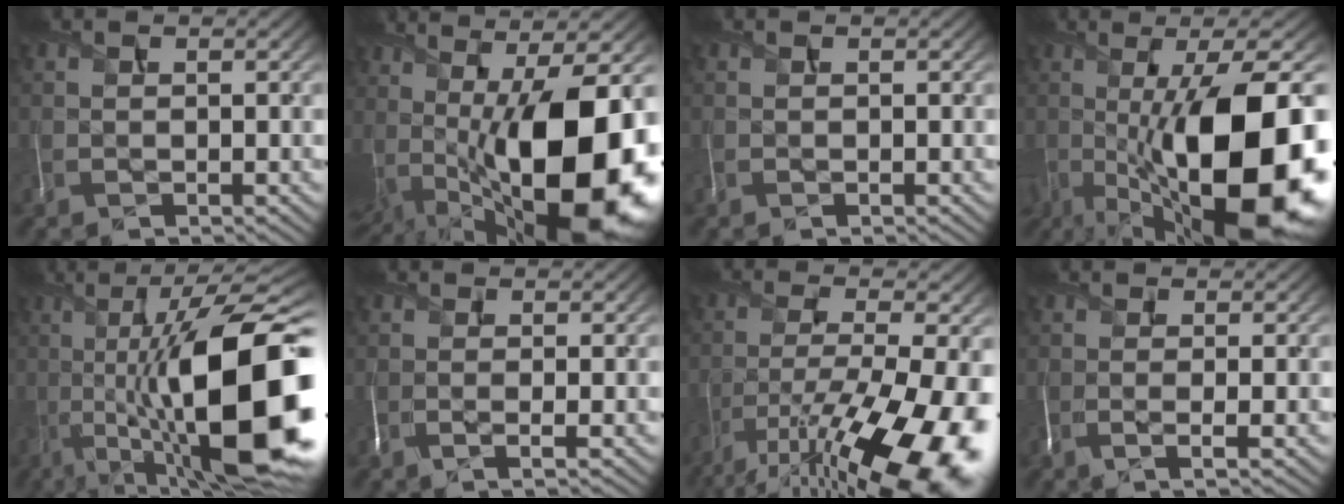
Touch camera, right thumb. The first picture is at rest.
{"total": 19.7, "force": [-1.8, 9.9, 17.0], "torque": [-0.269, -0.028, -0.016]}
{"total": 0.0}
{"total": 19.6, "force": [-3.7, 7.5, 17.7], "torque": [-0.278, -0.004, -0.059]}
{"total": 20.1, "force": [-3.0, 6.6, 18.7], "torque": [-0.290, 0.000, -0.047]}
{"total": 2.2, "force": [-0.4, 0.5, 2.1], "torque": [-0.040, -0.002, -0.011]}
{"total": 16.9, "force": [-9.9, 5.1, 12.7], "torque": [-0.225, -0.030, -0.157]}
{"total": 2.6, "force": [-0.5, 0.6, 2.5], "torque": [-0.045, -0.003, -0.012]}